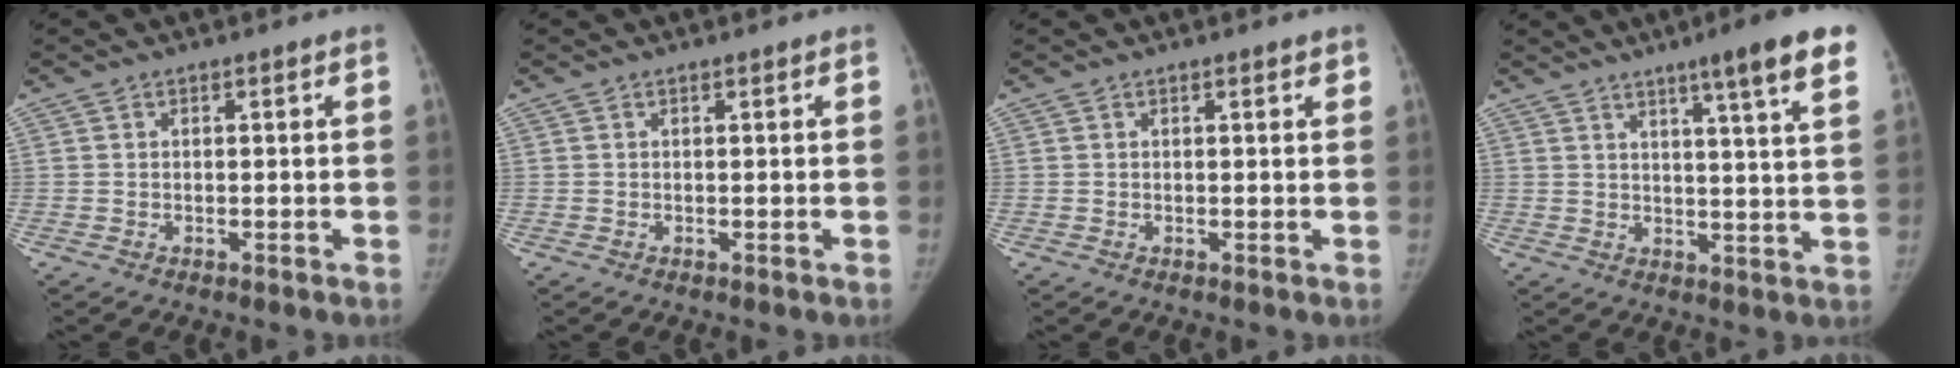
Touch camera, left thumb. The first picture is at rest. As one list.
[{"total": 0.0}, {"total": 1.1, "force": [0.7, 0.3, 0.8], "torque": [-0.005, 0.001, 0.007]}, {"total": 12.6, "force": [8.0, 0.5, 9.7], "torque": [-0.123, -0.030, 0.094]}]